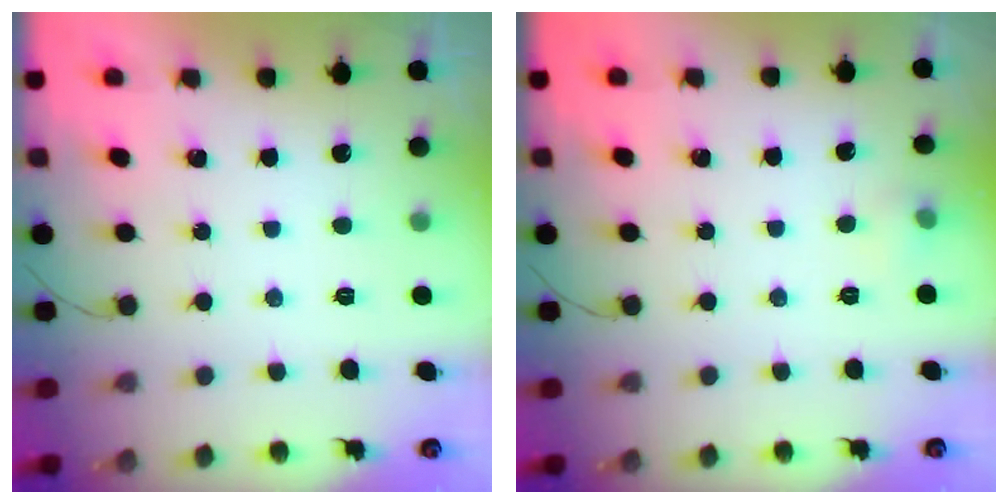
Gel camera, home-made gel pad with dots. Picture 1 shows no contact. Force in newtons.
{"total": 4.1, "press": 3.8, "slide": 1.6}